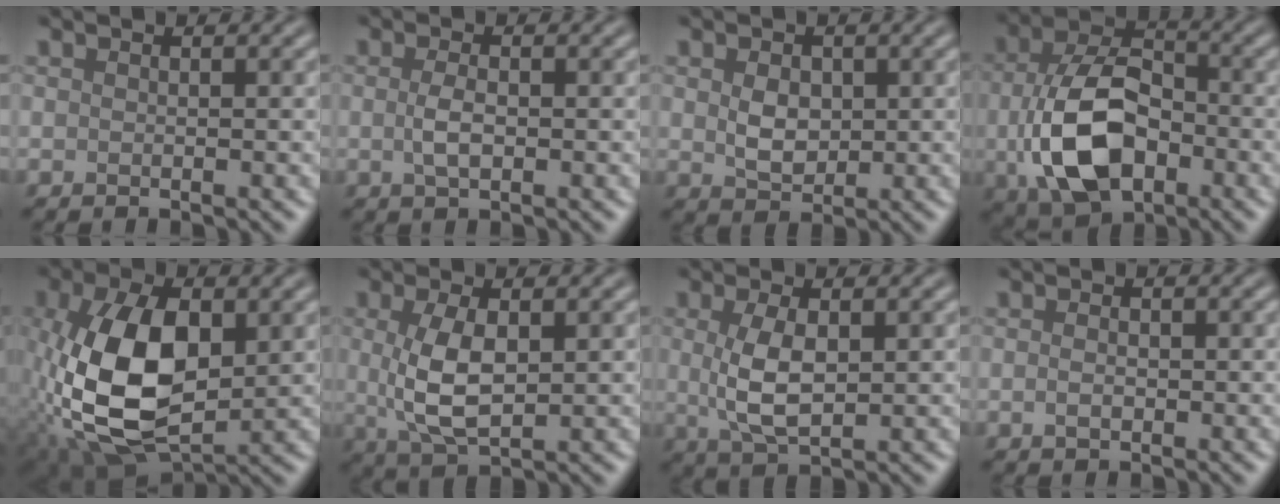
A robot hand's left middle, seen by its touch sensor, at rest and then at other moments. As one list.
[{"total": 1.8, "force": [-0.1, 0.8, 1.6], "torque": [-0.039, 0.000, -0.004]}, {"total": 2.5, "force": [0.4, 1.9, 1.6], "torque": [-0.037, 0.001, 0.009]}, {"total": 10.2, "force": [-2.0, 6.6, 7.6], "torque": [-0.172, -0.012, -0.032]}, {"total": 11.3, "force": [-0.7, 6.4, 9.3], "torque": [-0.200, 0.006, -0.015]}, {"total": 4.9, "force": [0.4, 2.3, 4.3], "torque": [-0.101, 0.002, 0.012]}, {"total": 4.1, "force": [0.4, 1.9, 3.6], "torque": [-0.085, 0.004, 0.011]}, {"total": 0.9, "force": [-0.2, 0.6, 0.6], "torque": [-0.017, 0.003, -0.006]}]